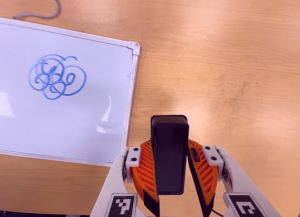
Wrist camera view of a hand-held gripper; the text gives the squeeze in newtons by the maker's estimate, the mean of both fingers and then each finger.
{"total": 7.9, "left": 6.8, "right": 9.0}